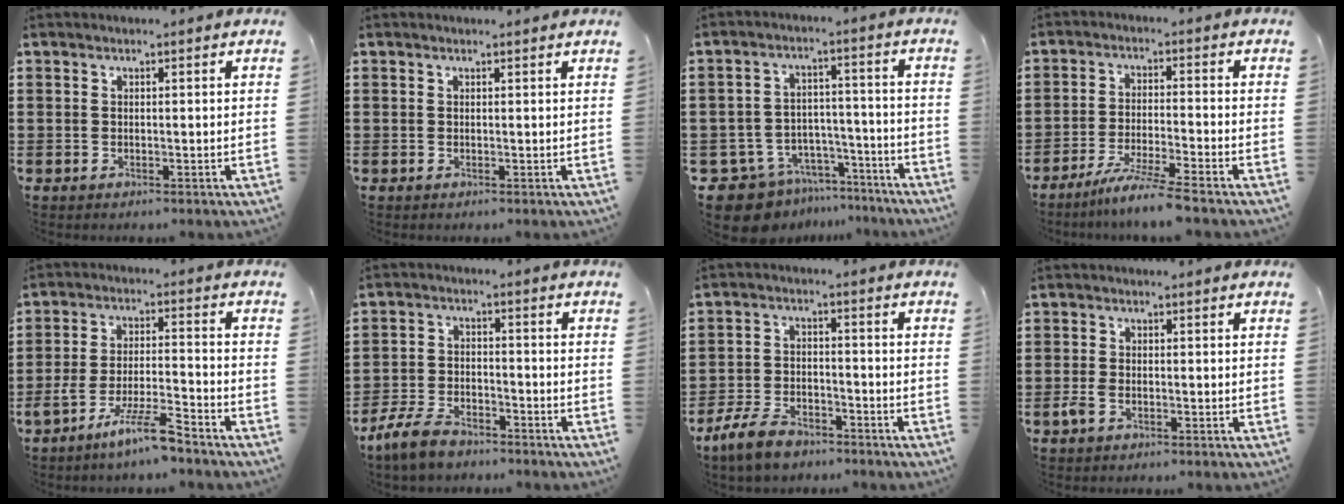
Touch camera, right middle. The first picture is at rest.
{"total": 0.0}
{"total": 9.5, "force": [-8.6, 3.5, 2.2], "torque": [-0.056, 0.027, -0.167]}
{"total": 5.7, "force": [-4.9, -0.8, 2.9], "torque": [-0.056, -0.020, -0.092]}
{"total": 8.1, "force": [-6.2, 0.5, 5.1], "torque": [-0.114, -0.011, -0.122]}
{"total": 6.1, "force": [-5.1, 2.0, 2.6], "torque": [-0.068, 0.002, -0.103]}
{"total": 6.3, "force": [-5.1, 2.3, 2.9], "torque": [-0.073, 0.003, -0.102]}
{"total": 2.2, "force": [-0.9, 1.1, 1.7], "torque": [-0.048, -0.004, -0.021]}